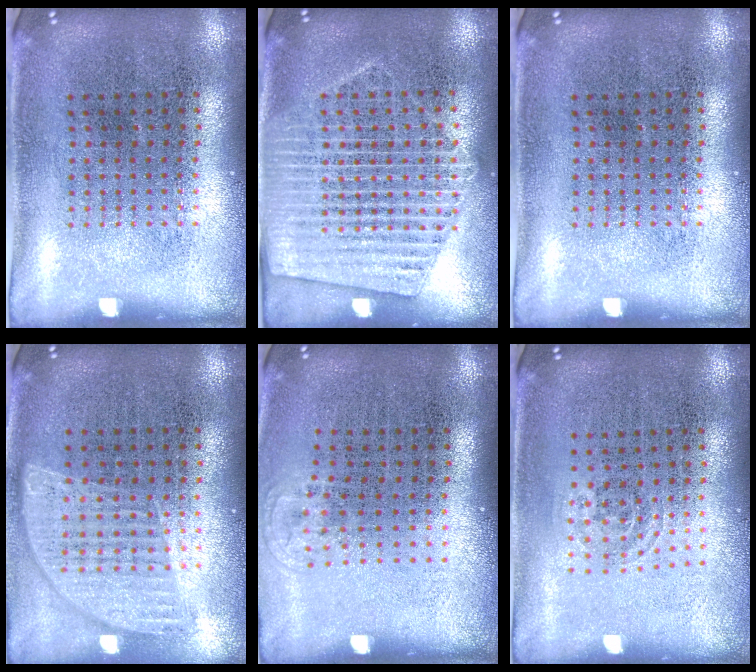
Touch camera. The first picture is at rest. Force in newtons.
{"total": 2.0, "press": 1.8, "slide": 0.9}
{"total": 0.0}
{"total": 0.9, "press": 0.9, "slide": 0.2}
{"total": 0.6, "press": 0.5, "slide": 0.3}
{"total": 0.7, "press": 0.5, "slide": 0.5}